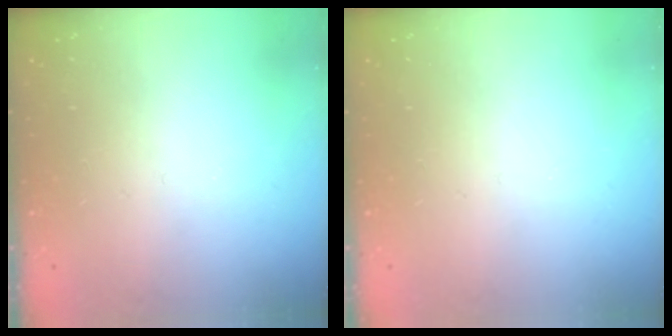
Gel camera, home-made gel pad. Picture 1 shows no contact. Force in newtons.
{"total": 0.0}